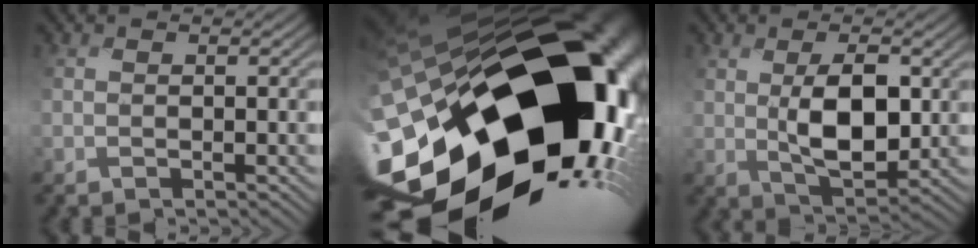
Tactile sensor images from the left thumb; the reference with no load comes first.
{"total": 22.6, "force": [-7.9, 14.9, 14.9], "torque": [-0.268, -0.056, -0.129]}
{"total": 7.6, "force": [0.5, 4.0, 6.4], "torque": [-0.123, -0.005, 0.011]}